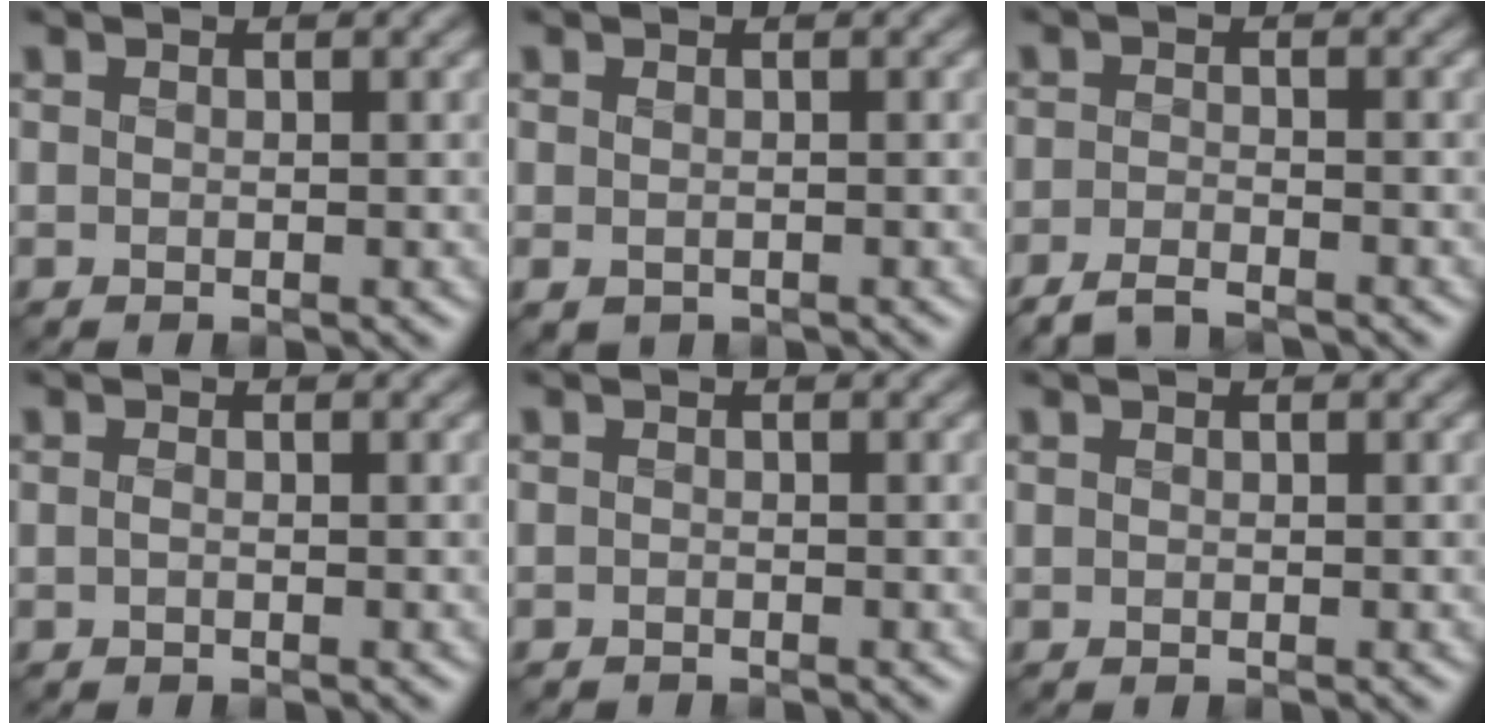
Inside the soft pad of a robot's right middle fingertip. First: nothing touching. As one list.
[{"total": 0.8, "force": [-0.4, 0.5, 0.4], "torque": [-0.011, -0.007, -0.006]}, {"total": 2.4, "force": [-2.3, 0.3, 0.8], "torque": [-0.017, -0.003, -0.049]}, {"total": 0.6, "force": [-0.4, 0.1, 0.4], "torque": [-0.013, -0.003, -0.009]}, {"total": 0.6, "force": [-0.6, 0.1, -0.1], "torque": [0.000, -0.007, -0.014]}, {"total": 0.0}]